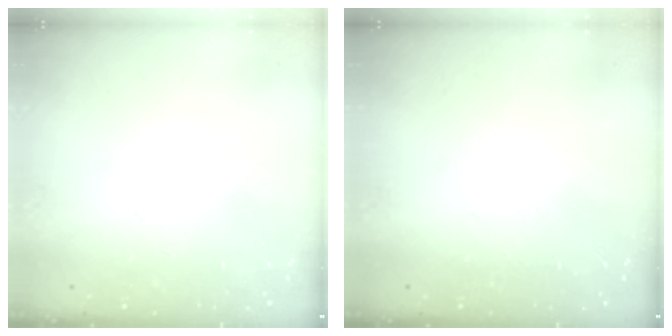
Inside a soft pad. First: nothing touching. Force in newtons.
{"total": 0.0}